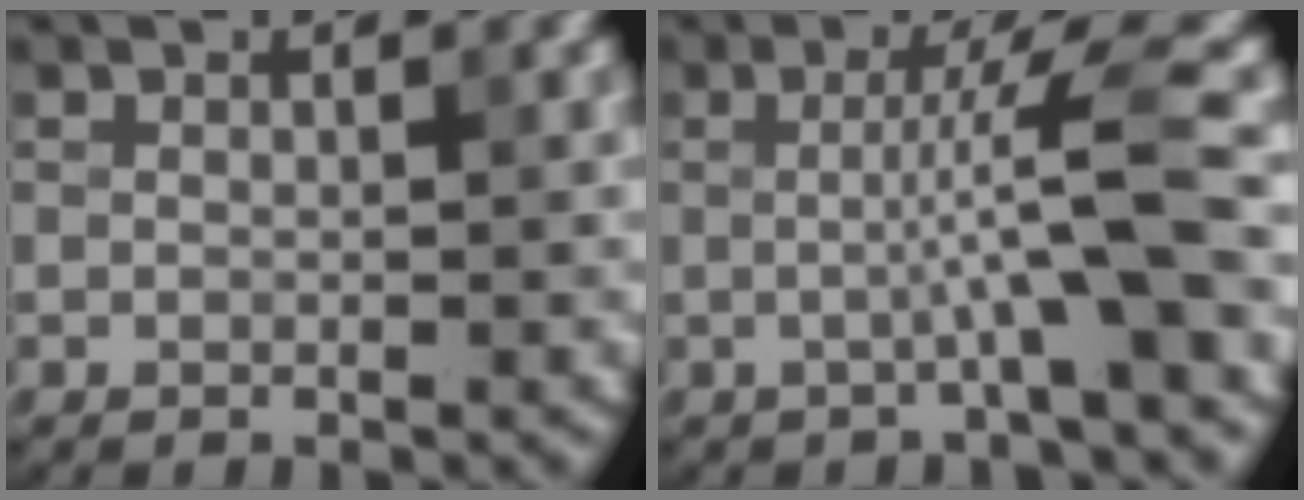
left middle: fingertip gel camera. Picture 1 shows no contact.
{"total": 5.1, "force": [-0.8, -0.1, 5.1], "torque": [-0.084, 0.014, -0.018]}